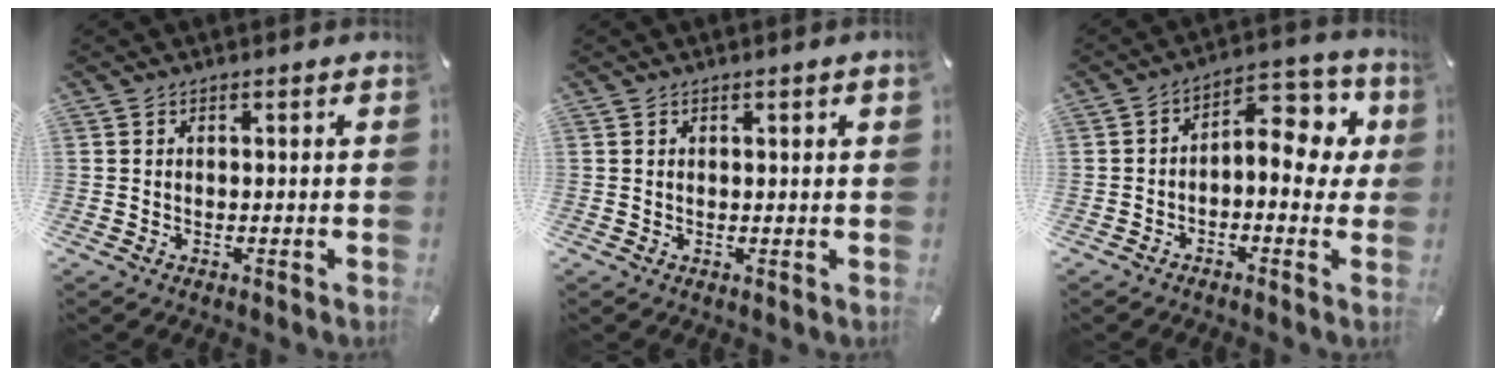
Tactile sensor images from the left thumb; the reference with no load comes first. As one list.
[{"total": 0.9, "force": [0.5, -0.1, 0.8], "torque": [-0.015, -0.001, 0.009]}, {"total": 10.8, "force": [1.9, 6.2, 8.6], "torque": [-0.115, -0.018, 0.031]}]